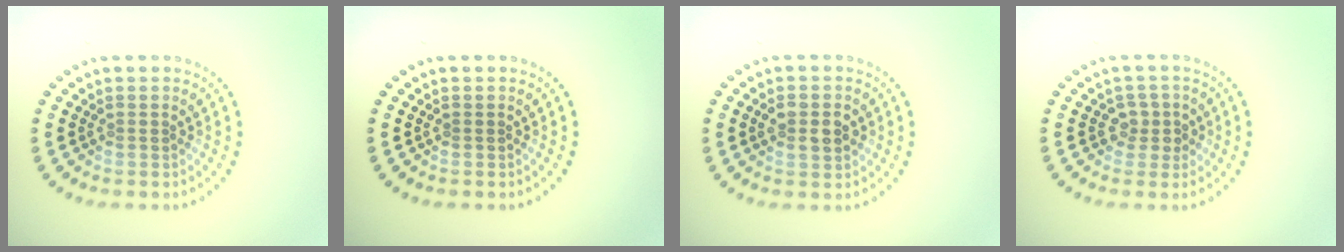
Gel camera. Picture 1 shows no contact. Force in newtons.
{"total": 0.0}
{"total": 2.8, "press": 2.8, "slide": 0.1}
{"total": 1.8, "press": 1.5, "slide": 1.1}